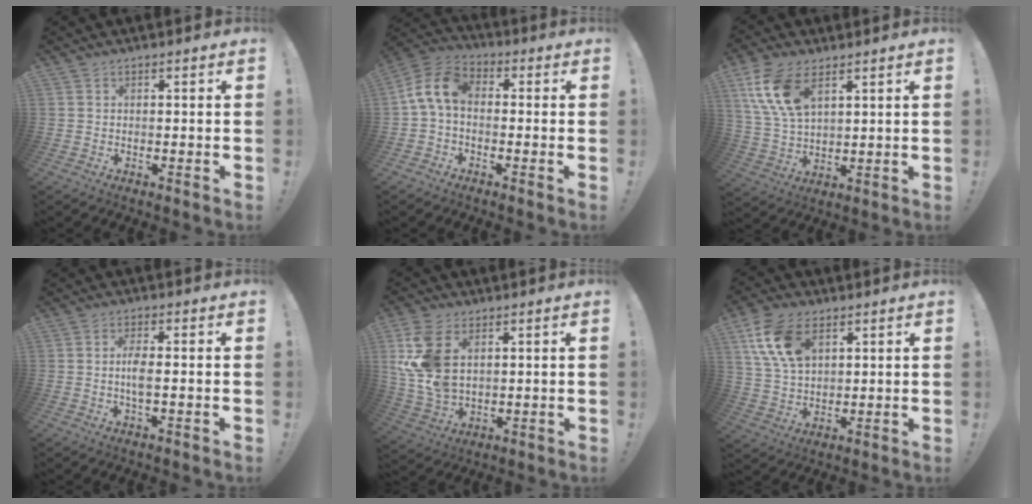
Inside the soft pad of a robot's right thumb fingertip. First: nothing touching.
{"total": 10.2, "force": [0.3, 6.2, 8.1], "torque": [-0.169, 0.019, 0.010]}
{"total": 13.2, "force": [6.5, 7.1, 9.0], "torque": [-0.186, -0.018, 0.123]}
{"total": 4.3, "force": [-0.1, 0.9, 4.2], "torque": [-0.092, -0.005, -0.008]}
{"total": 14.1, "force": [4.3, 8.9, 10.1], "torque": [-0.194, -0.019, 0.084]}
{"total": 14.3, "force": [6.4, 8.9, 9.1], "torque": [-0.166, -0.015, 0.124]}